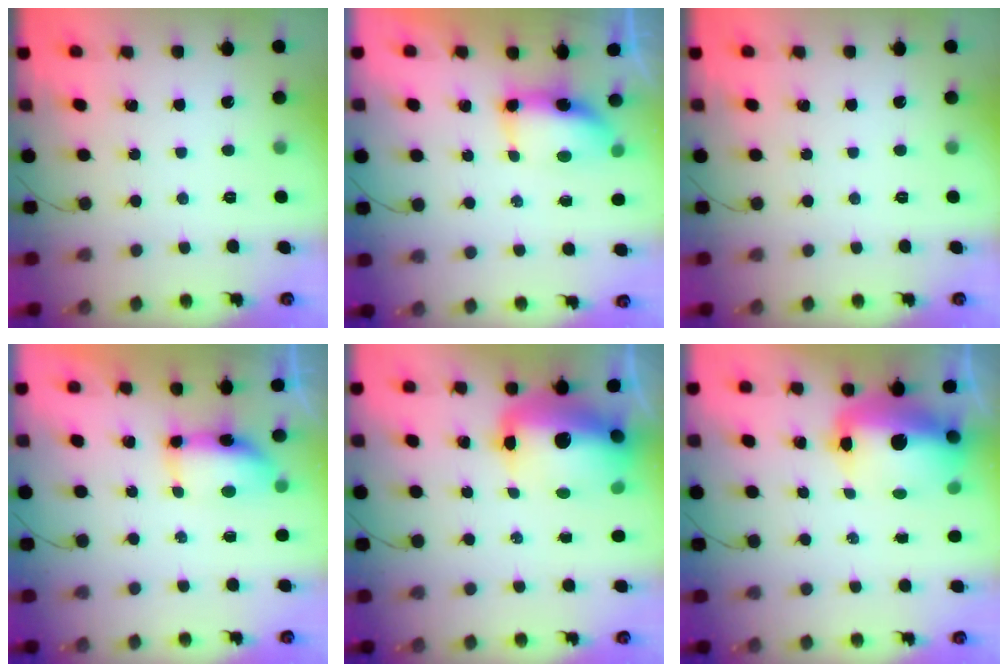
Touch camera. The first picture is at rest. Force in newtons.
{"total": 7.3, "press": 7.3, "slide": 0.7}
{"total": 0.0}
{"total": 6.9, "press": 6.8, "slide": 1.0}
{"total": 15.5, "press": 15.1, "slide": 3.5}
{"total": 14.1, "press": 13.6, "slide": 3.7}